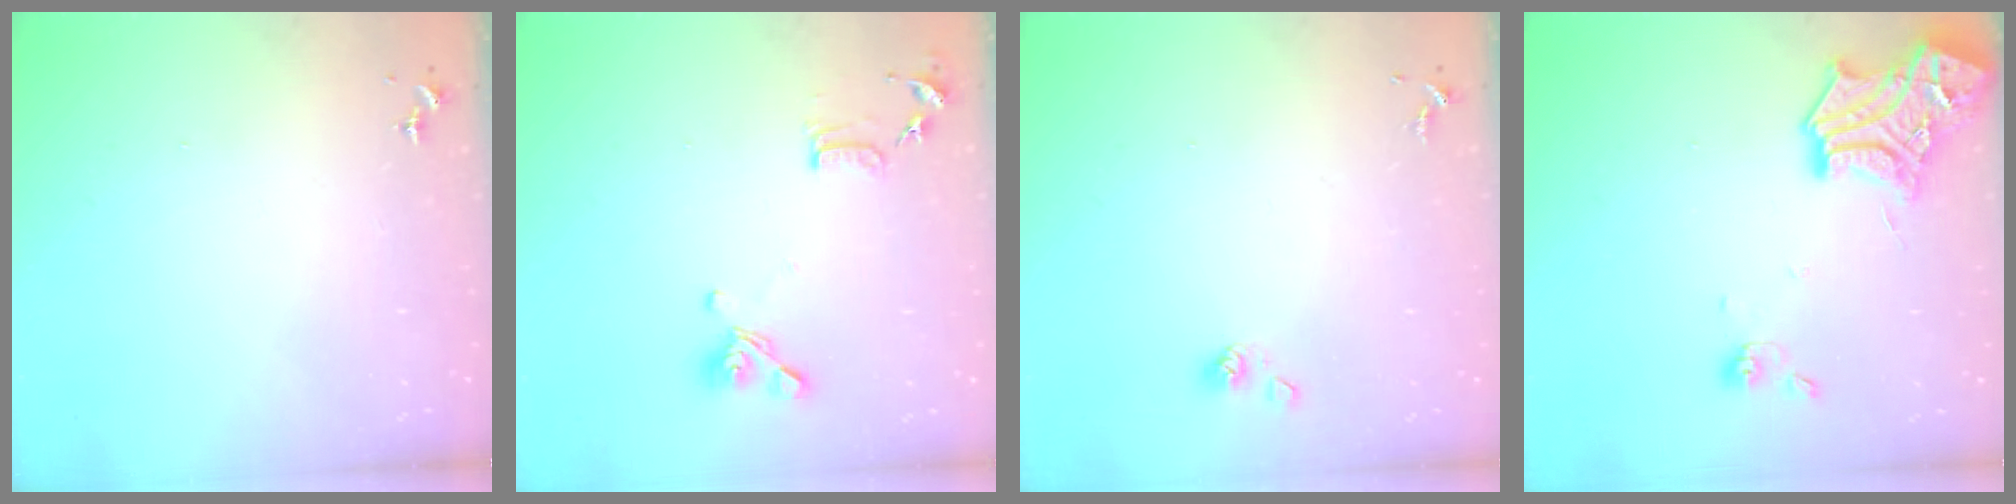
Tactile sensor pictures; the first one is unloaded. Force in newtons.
{"total": 12.9, "press": 12.8, "slide": 1.9}
{"total": 3.6, "press": 3.4, "slide": 1.2}
{"total": 16.2, "press": 16.2, "slide": 1.5}